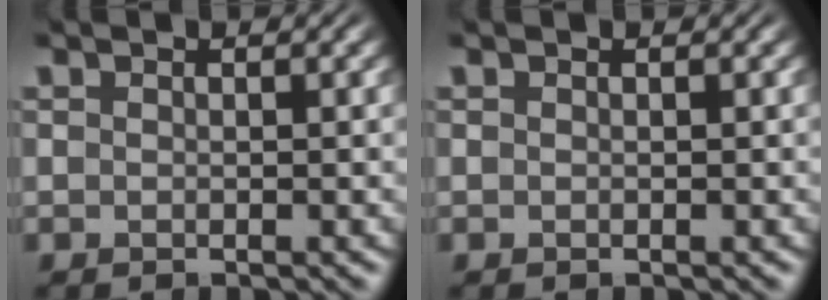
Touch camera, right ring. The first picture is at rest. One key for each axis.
{"total": 0.0}